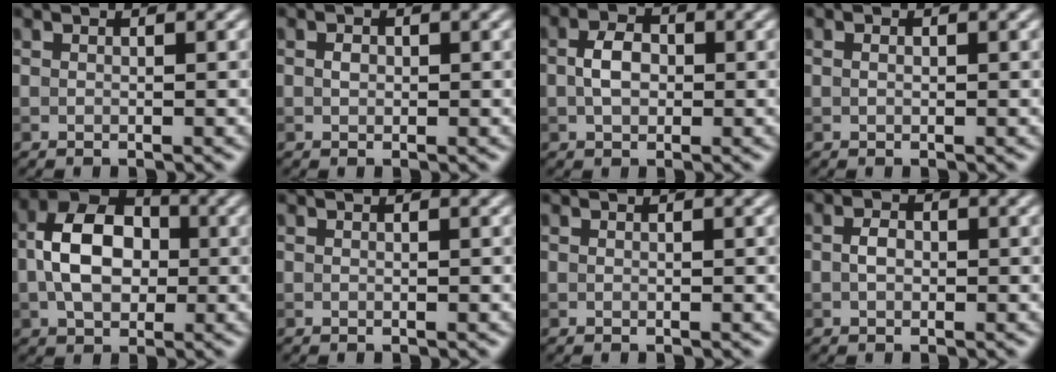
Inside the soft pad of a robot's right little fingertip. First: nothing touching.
{"total": 0.8, "force": [0.0, 0.6, 0.5], "torque": [-0.010, -0.001, 0.000]}
{"total": 2.9, "force": [-0.1, 2.0, 2.2], "torque": [-0.043, 0.005, -0.006]}
{"total": 0.6, "force": [0.1, 0.4, 0.4], "torque": [-0.008, -0.002, 0.002]}
{"total": 7.0, "force": [-0.4, 4.6, 5.3], "torque": [-0.095, 0.017, -0.016]}
{"total": 0.0}
{"total": 0.0}
{"total": 1.5, "force": [-0.2, 1.0, 1.1], "torque": [-0.021, 0.003, -0.007]}